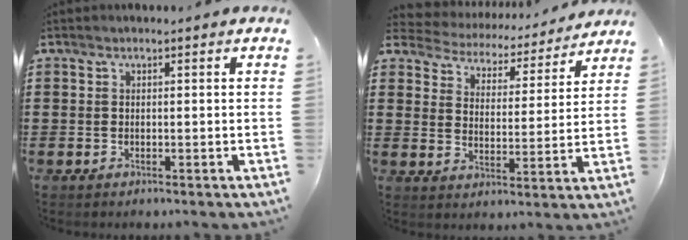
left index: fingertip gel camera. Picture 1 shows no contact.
{"total": 4.0, "force": [4.0, 0.5, -0.4], "torque": [-0.023, -0.035, 0.061]}